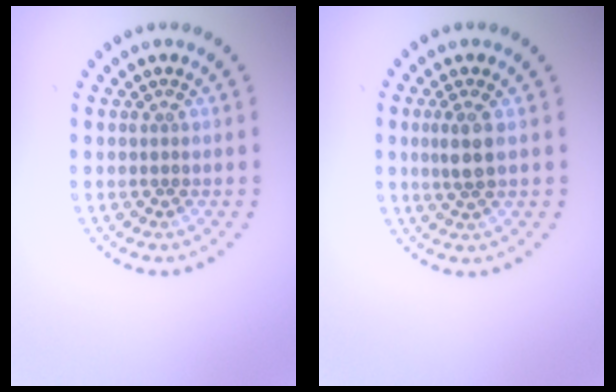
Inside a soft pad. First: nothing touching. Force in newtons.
{"total": 2.2, "press": 2.0, "slide": 1.1}